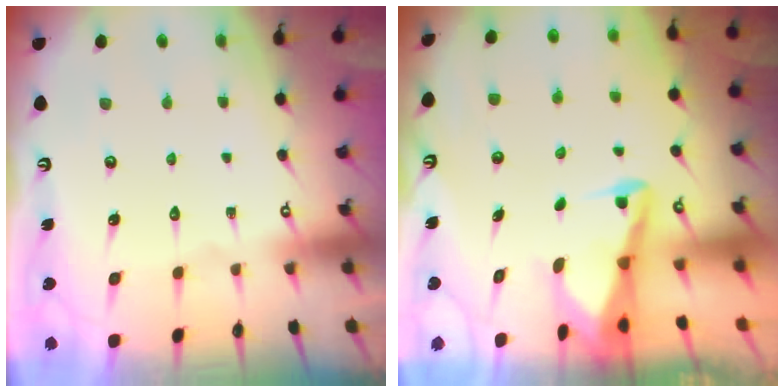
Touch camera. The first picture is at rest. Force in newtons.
{"total": 3.5, "press": 3.3, "slide": 1.0}